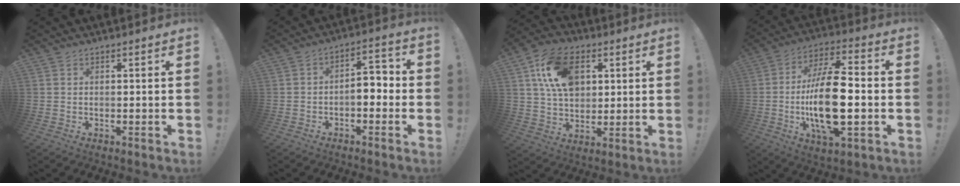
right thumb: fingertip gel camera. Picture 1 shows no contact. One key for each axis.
{"total": 6.7, "fx": -2.0, "fy": 4.0, "fz": 5.0, "tx": -0.070, "ty": 0.011, "tz": -0.034}
{"total": 17.0, "fx": 6.0, "fy": 11.6, "fz": 10.8, "tx": -0.173, "ty": -0.007, "tz": 0.116}
{"total": 20.2, "fx": -2.8, "fy": 8.1, "fz": 18.3, "tx": -0.349, "ty": -0.001, "tz": -0.047}